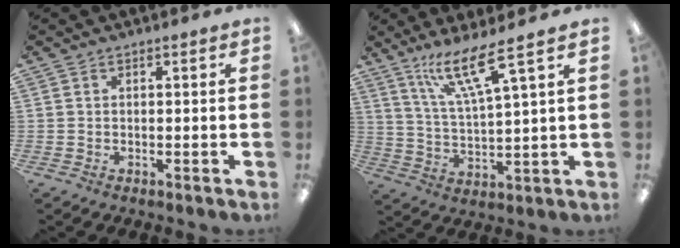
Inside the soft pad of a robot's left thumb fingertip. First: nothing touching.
{"total": 12.1, "force": [8.2, 1.6, 8.6], "torque": [-0.171, -0.034, 0.140]}